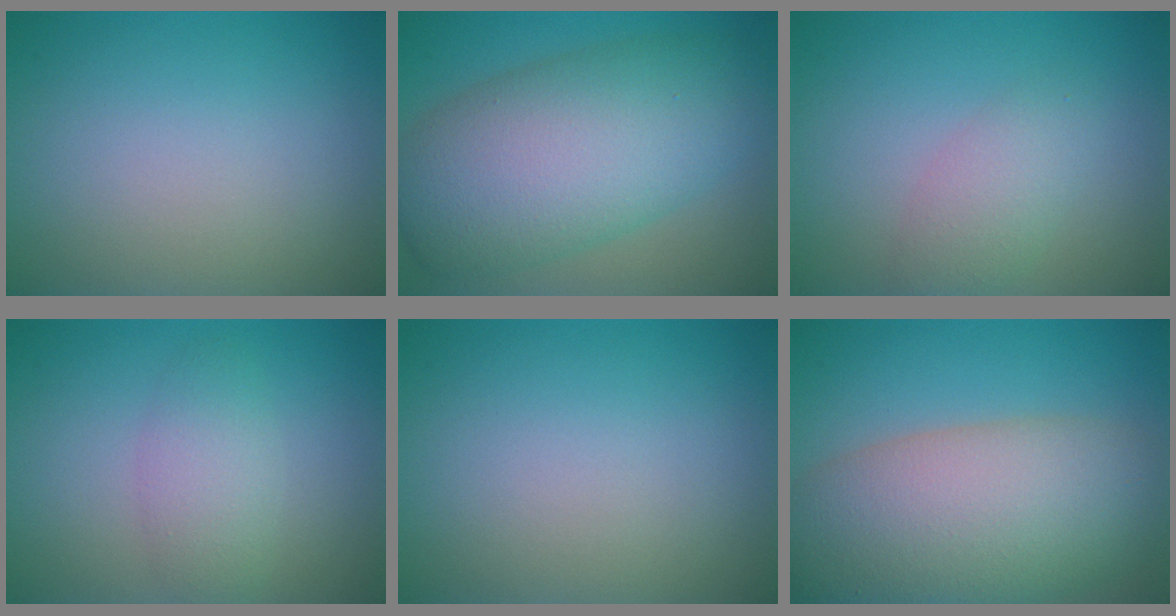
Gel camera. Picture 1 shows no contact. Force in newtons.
{"total": 11.1, "press": 11.1, "slide": 0.3}
{"total": 2.7, "press": 2.7, "slide": 0.1}
{"total": 2.8, "press": 2.8, "slide": 0.1}
{"total": 0.0}
{"total": 11.3, "press": 11.3, "slide": 0.7}